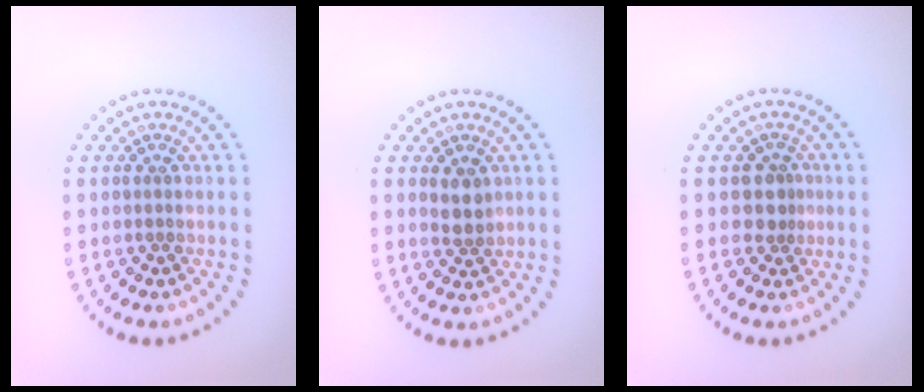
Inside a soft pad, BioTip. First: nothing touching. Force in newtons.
{"total": 1.9, "press": 1.8, "slide": 0.7}
{"total": 2.0, "press": 1.4, "slide": 1.4}